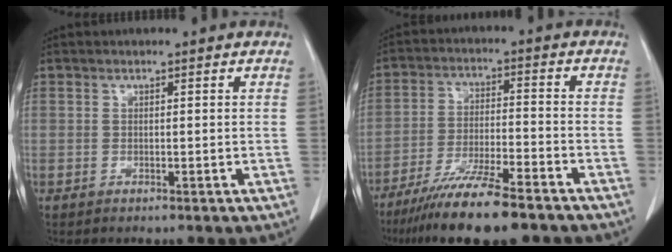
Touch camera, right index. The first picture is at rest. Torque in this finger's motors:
{"motor_torque": [1.08, -1.06, 0.56, 0.21]}